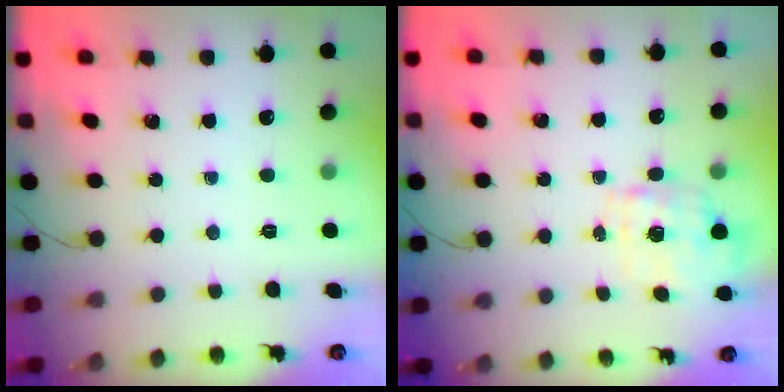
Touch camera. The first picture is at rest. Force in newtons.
{"total": 1.8, "press": 1.7, "slide": 0.5}